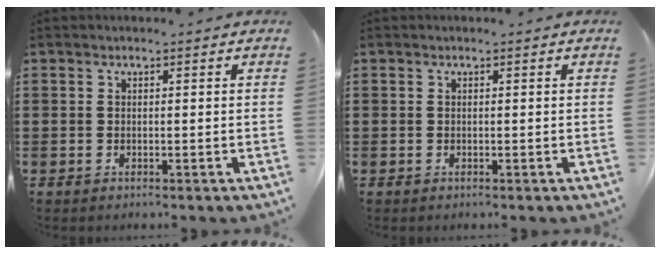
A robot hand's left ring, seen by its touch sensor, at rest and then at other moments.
{"total": 0.0}